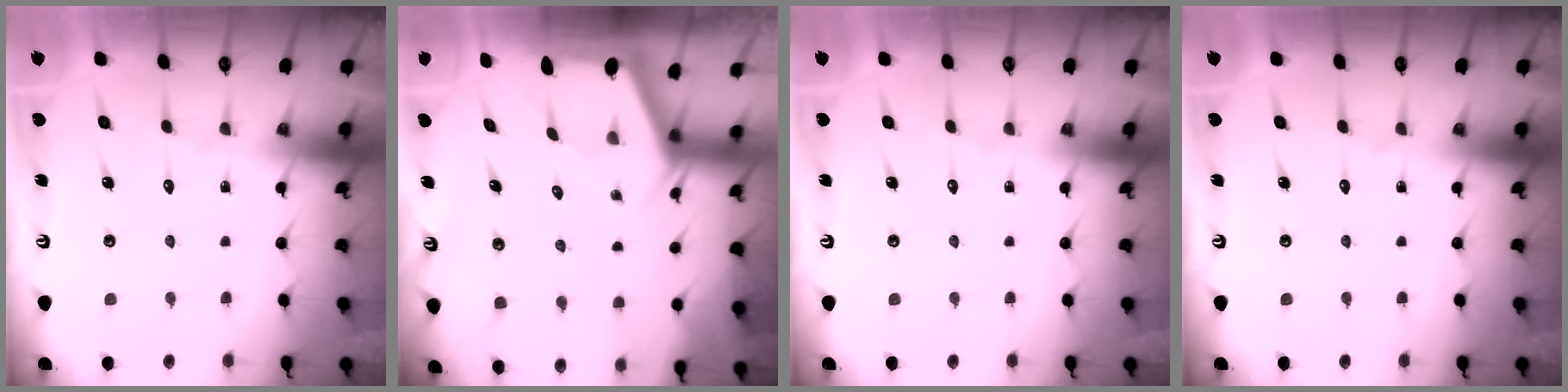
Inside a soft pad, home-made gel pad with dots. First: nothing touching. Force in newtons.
{"total": 2.0, "press": 2.0, "slide": 0.3}
{"total": 0.0}
{"total": 0.0}